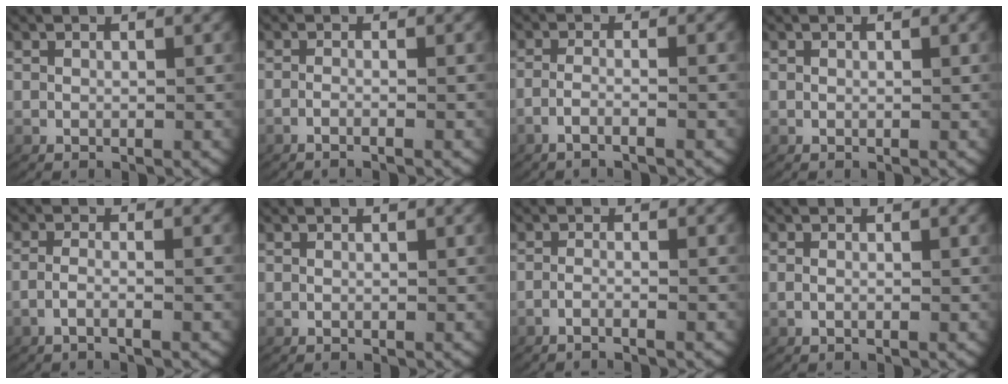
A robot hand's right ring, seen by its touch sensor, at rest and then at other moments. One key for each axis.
{"total": 1.6, "fx": -1.2, "fy": 0.0, "fz": 1.0, "tx": -0.030, "ty": -0.007, "tz": -0.022}
{"total": 2.3, "fx": -1.6, "fy": 0.2, "fz": 1.7, "tx": -0.051, "ty": -0.010, "tz": -0.025}
{"total": 0.0}
{"total": 2.1, "fx": -1.2, "fy": 0.2, "fz": 1.6, "tx": -0.049, "ty": -0.009, "tz": -0.019}
{"total": 0.0}
{"total": 2.1, "fx": -1.7, "fy": -0.1, "fz": 1.2, "tx": -0.033, "ty": -0.007, "tz": -0.029}
{"total": 0.7, "fx": -0.3, "fy": 0.1, "fz": 0.6, "tx": -0.016, "ty": -0.004, "tz": -0.005}